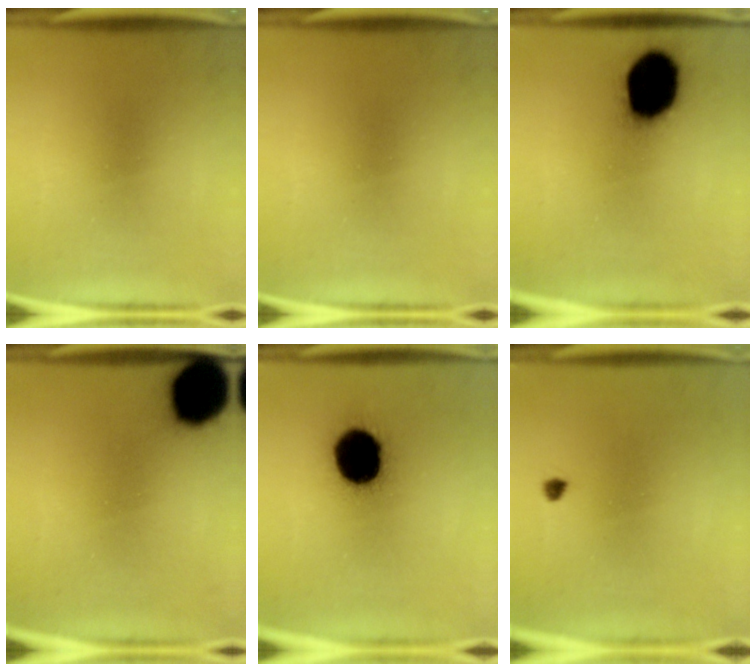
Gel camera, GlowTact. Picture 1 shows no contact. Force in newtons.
{"total": 0.0}
{"total": 19.7}
{"total": 16.8}
{"total": 18.8}
{"total": 1.0}